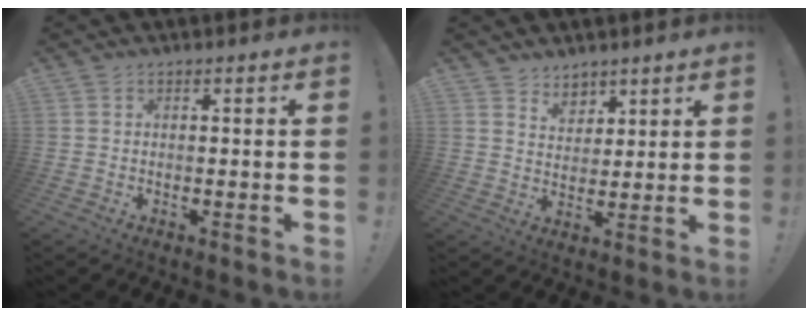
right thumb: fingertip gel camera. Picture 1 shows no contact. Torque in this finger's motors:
{"motor_torque": [0.63, 0.77, -0.04, 0.03, 0.00]}